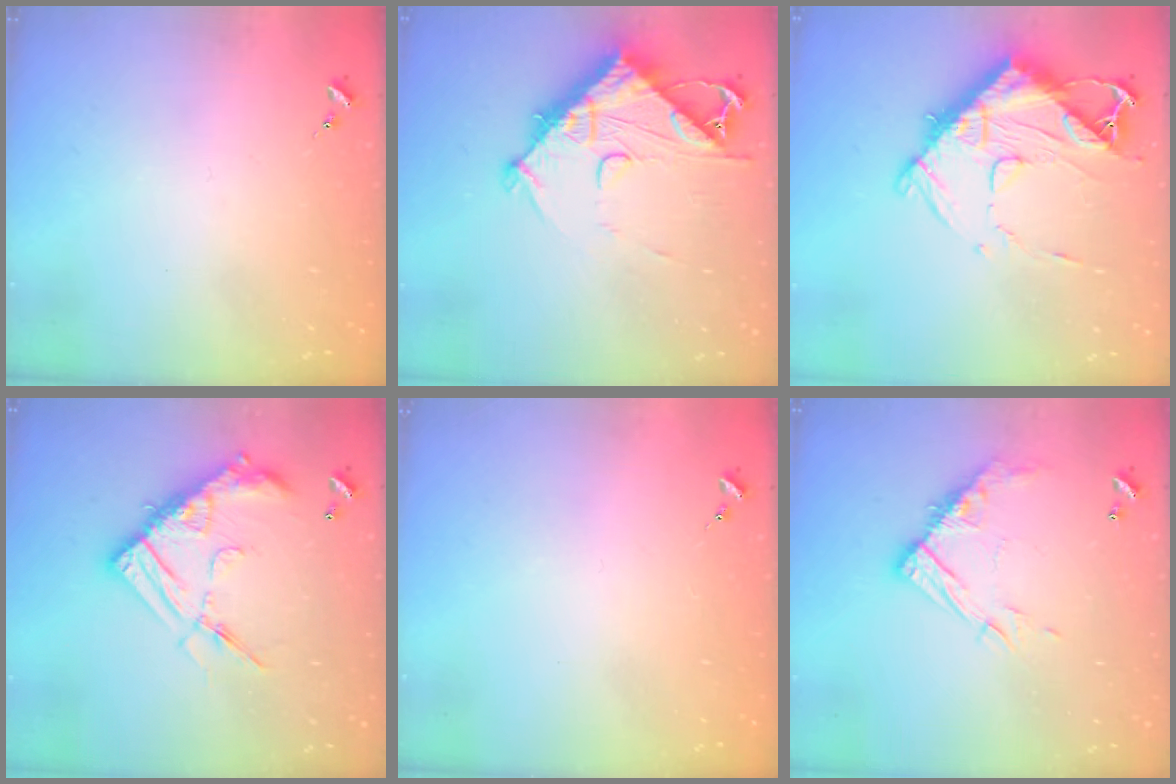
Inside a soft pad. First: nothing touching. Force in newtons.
{"total": 13.1, "press": 13.0, "slide": 1.0}
{"total": 15.6, "press": 15.6, "slide": 1.1}
{"total": 18.6, "press": 18.5, "slide": 1.7}
{"total": 0.0}
{"total": 13.1, "press": 13.1, "slide": 1.1}